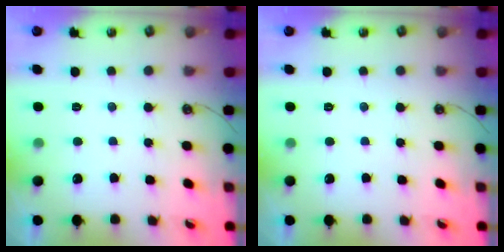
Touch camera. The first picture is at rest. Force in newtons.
{"total": 0.0}